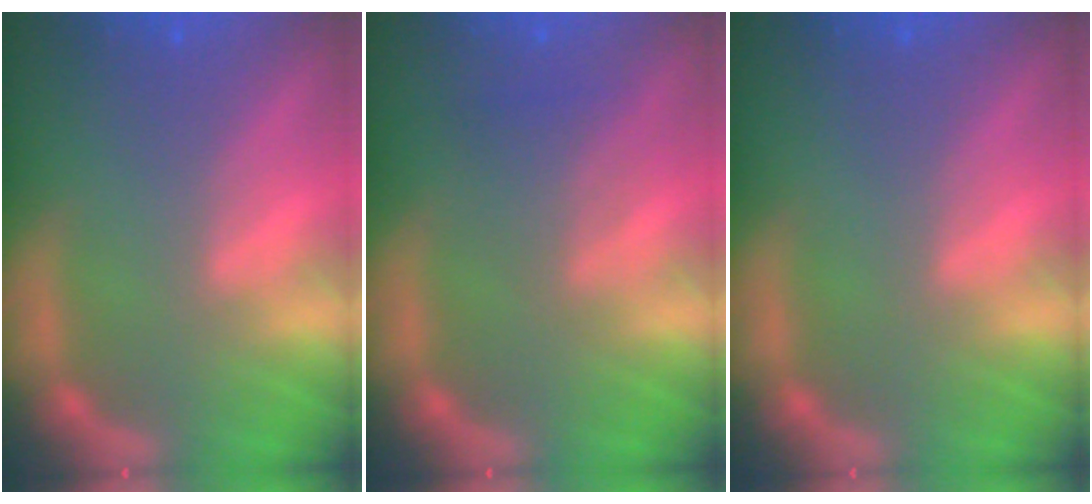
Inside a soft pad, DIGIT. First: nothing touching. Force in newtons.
{"total": 2.5}
{"total": 0.0}